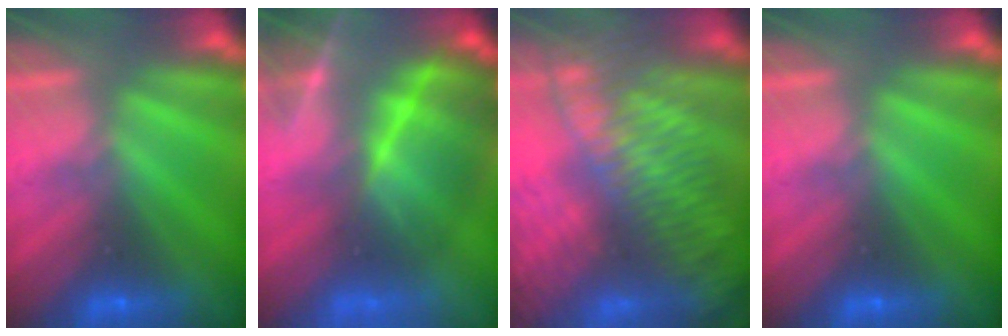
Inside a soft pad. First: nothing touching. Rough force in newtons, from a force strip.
{"total": 7.1}
{"total": 13.7}
{"total": 0.0}